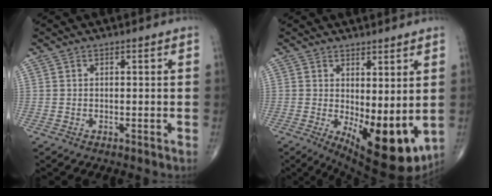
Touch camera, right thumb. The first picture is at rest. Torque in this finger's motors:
{"motor_torque": [1.10, 2.83, 0.18, -0.09, 0.37]}